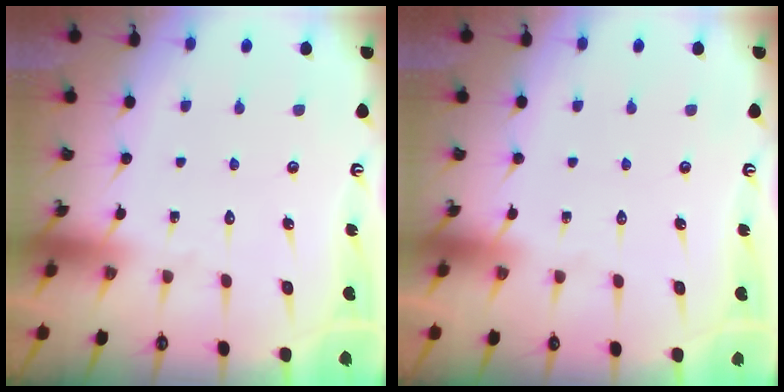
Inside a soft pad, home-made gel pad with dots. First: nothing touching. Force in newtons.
{"total": 0.0}